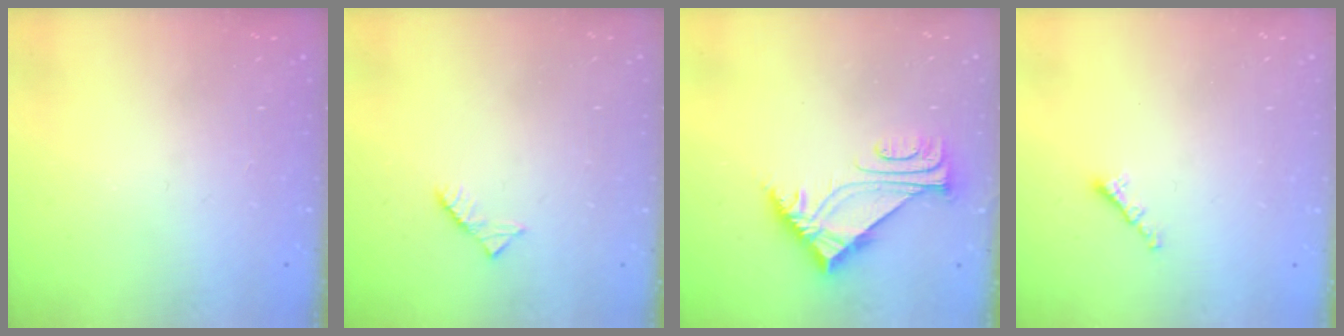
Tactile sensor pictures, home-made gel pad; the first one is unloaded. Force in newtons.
{"total": 2.6, "press": 2.6, "slide": 0.4}
{"total": 6.3, "press": 6.3, "slide": 0.3}
{"total": 1.3, "press": 1.2, "slide": 0.5}